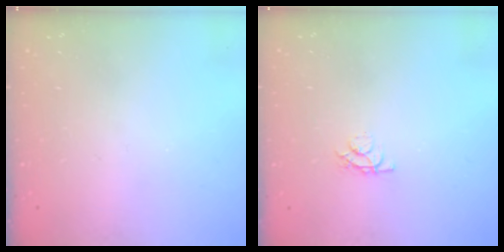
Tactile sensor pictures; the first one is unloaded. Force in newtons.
{"total": 3.6, "press": 3.6, "slide": 0.4}